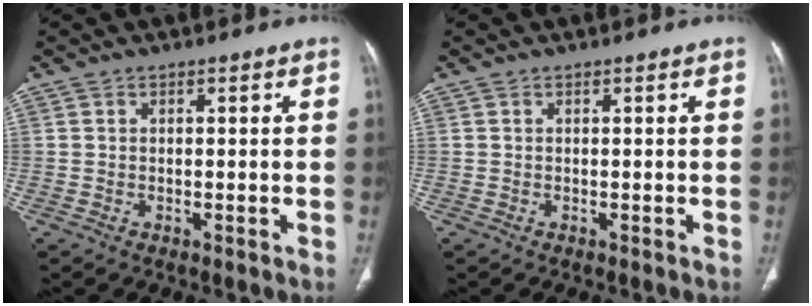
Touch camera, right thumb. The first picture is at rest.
{"total": 0.0}